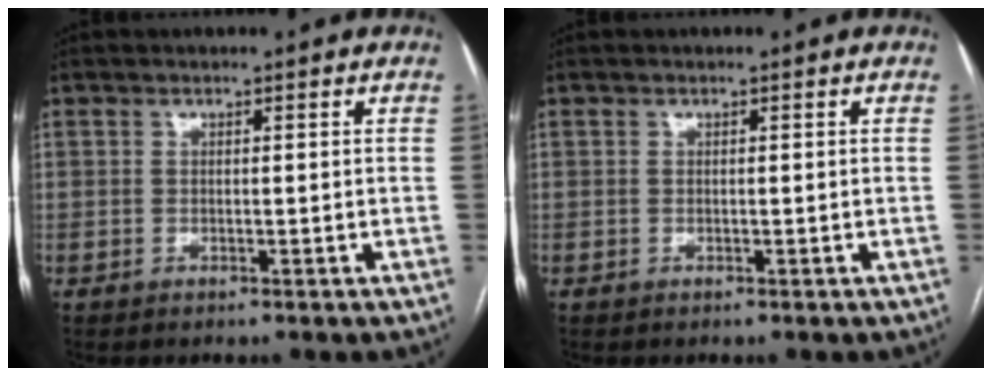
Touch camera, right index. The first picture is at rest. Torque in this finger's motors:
{"motor_torque": [0.00, 0.00, 0.00, 0.00]}